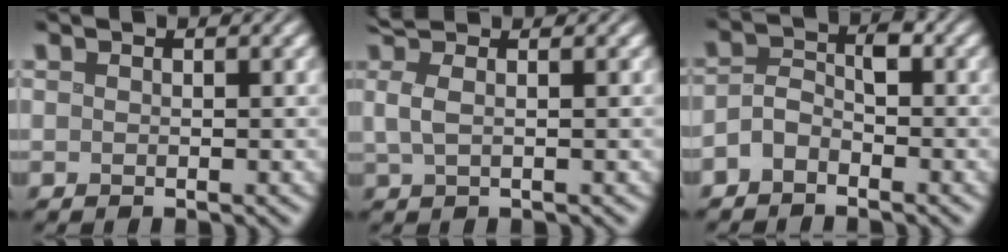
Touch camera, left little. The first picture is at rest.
{"total": 2.8, "force": [1.1, 0.9, 2.4], "torque": [-0.042, 0.006, 0.015]}
{"total": 2.8, "force": [-1.4, 1.5, 1.8], "torque": [-0.035, 0.011, -0.034]}